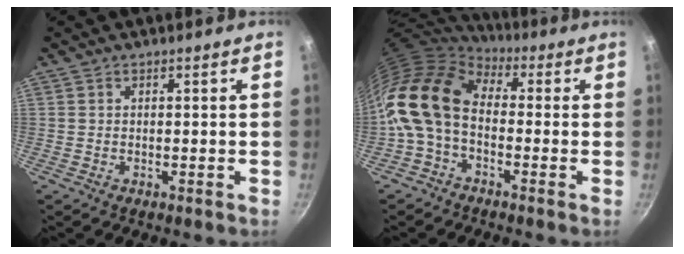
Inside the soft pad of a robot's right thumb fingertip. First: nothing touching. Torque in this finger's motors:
{"motor_torque": [2.25, 2.75, 1.66, -1.11, 0.26]}